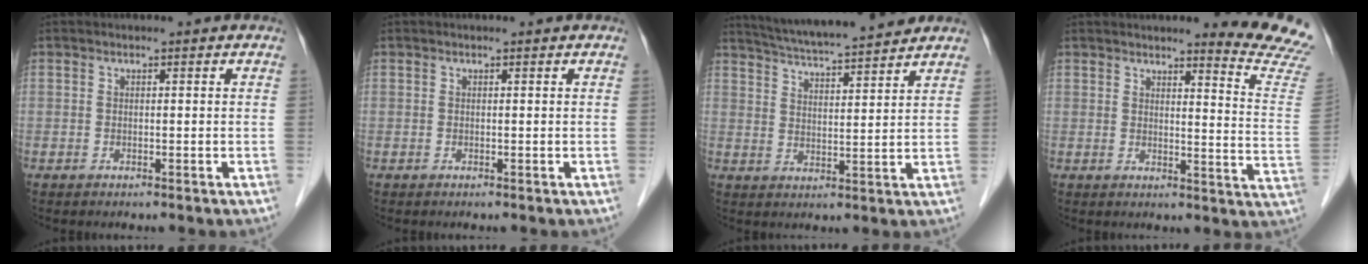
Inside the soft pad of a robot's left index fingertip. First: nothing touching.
{"total": 0.0}
{"total": 13.7, "force": [12.5, 0.2, 5.6], "torque": [-0.102, 0.016, 0.190]}
{"total": 11.1, "force": [10.8, -1.5, 2.1], "torque": [-0.016, -0.114, 0.100]}